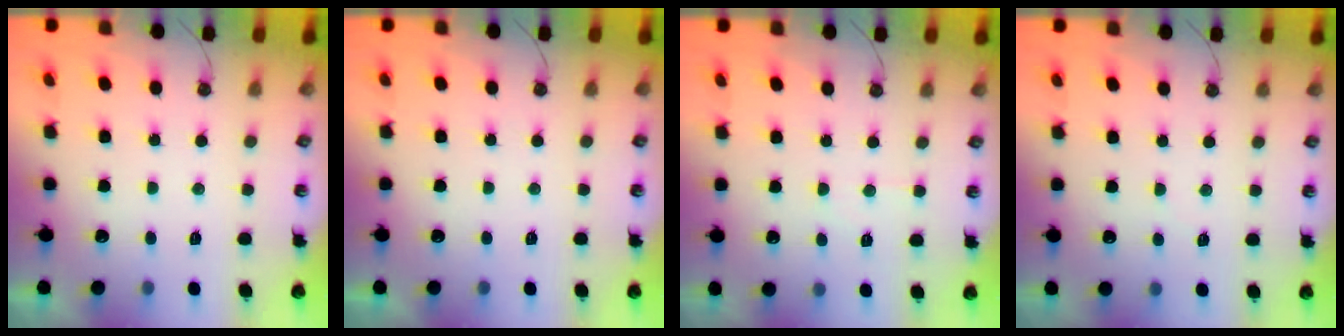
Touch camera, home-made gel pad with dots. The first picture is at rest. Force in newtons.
{"total": 0.0}
{"total": 4.8, "press": 4.7, "slide": 0.5}
{"total": 2.4, "press": 2.4, "slide": 0.4}